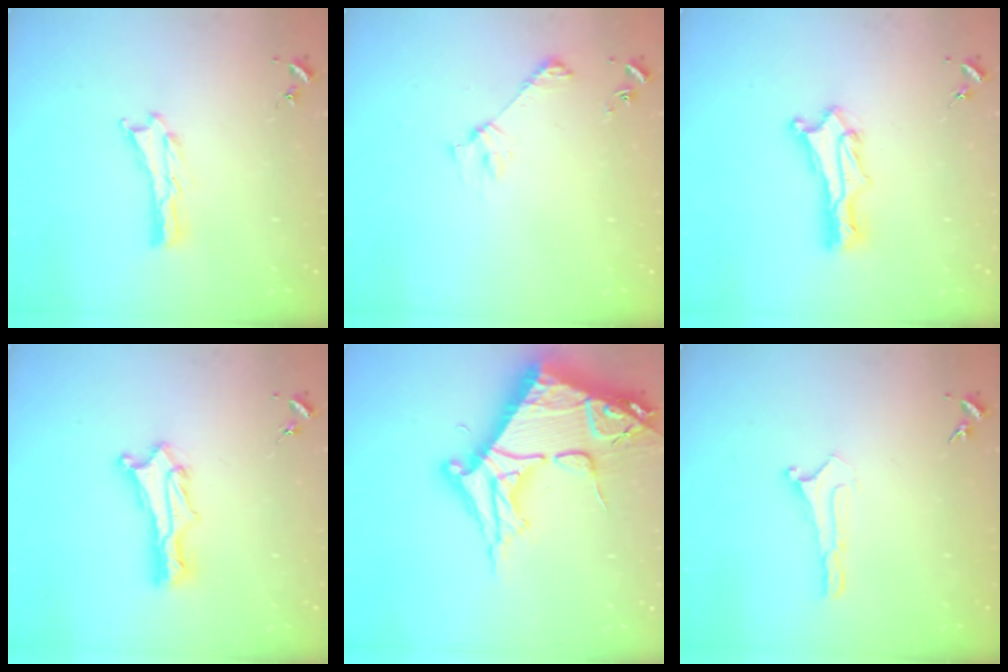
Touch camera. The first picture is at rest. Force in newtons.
{"total": 3.6, "press": 3.6, "slide": 0.3}
{"total": 2.4, "press": 2.4, "slide": 0.3}
{"total": 2.4, "press": 2.4, "slide": 0.3}
{"total": 14.3, "press": 14.2, "slide": 1.4}
{"total": 0.0}